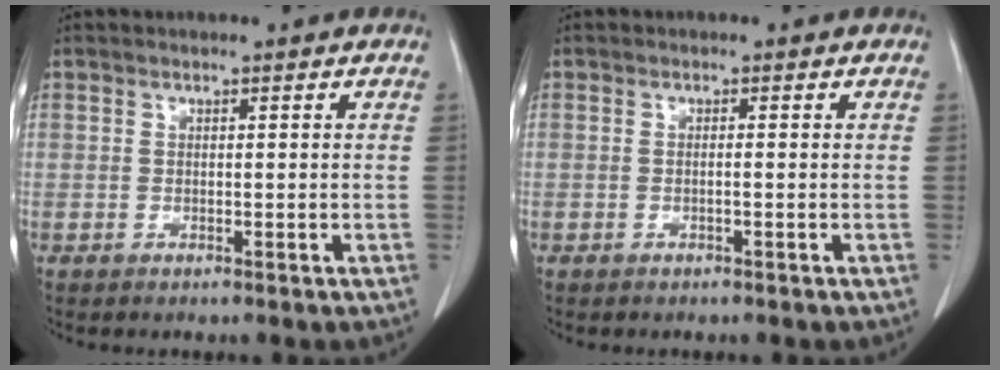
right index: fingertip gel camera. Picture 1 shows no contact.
{"total": 0.6, "force": [-0.1, 0.0, 0.5], "torque": [-0.009, 0.001, -0.002]}